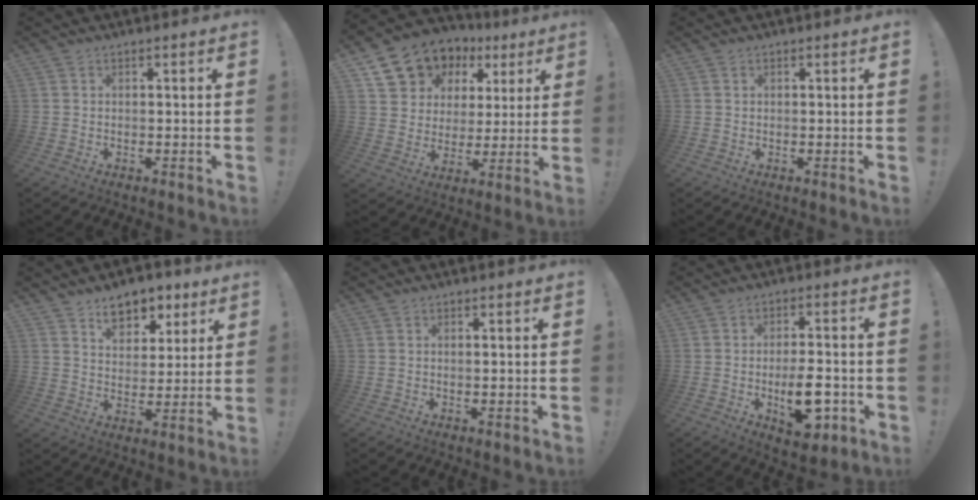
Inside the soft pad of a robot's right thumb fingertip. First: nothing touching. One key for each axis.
{"total": 13.0, "fx": 7.2, "fy": 9.9, "fz": 4.2, "tx": -0.068, "ty": -0.042, "tz": 0.146}
{"total": 0.0}
{"total": 9.6, "fx": 6.3, "fy": 6.1, "fz": 3.9, "tx": -0.044, "ty": -0.038, "tz": 0.117}
{"total": 0.7, "fx": 0.3, "fy": 0.1, "fz": 0.6, "tx": 0.002, "ty": -0.005, "tz": 0.002}
{"total": 12.2, "fx": -4.0, "fy": 5.3, "fz": 10.2, "tx": -0.151, "ty": 0.010, "tz": -0.064}